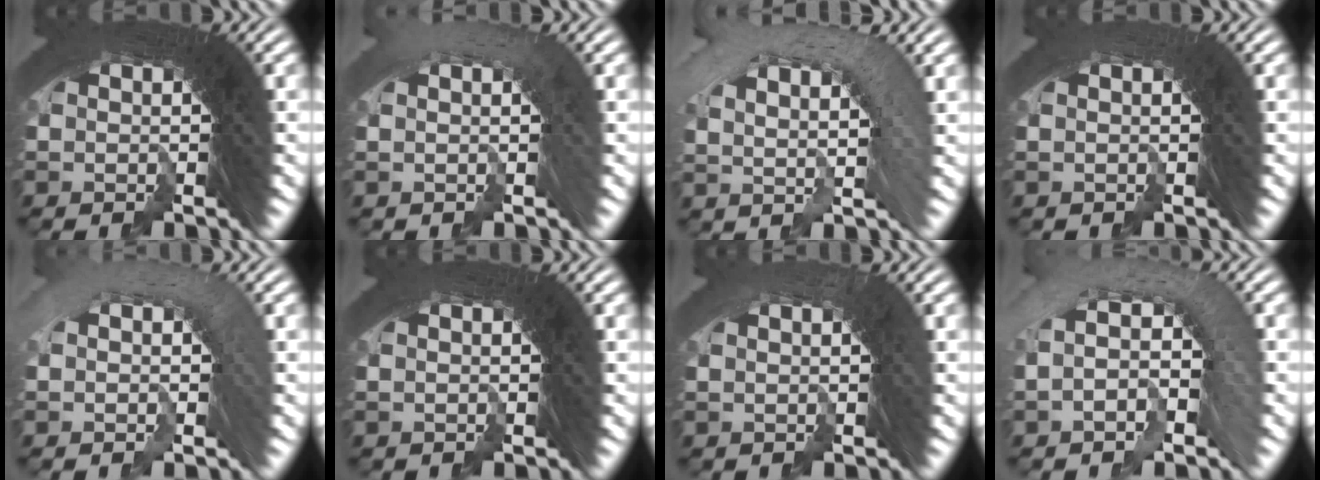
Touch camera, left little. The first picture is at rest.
{"total": 3.6, "force": [-2.6, -0.6, -2.4], "torque": [0.037, -0.005, -0.038]}
{"total": 4.6, "force": [-1.5, 3.9, 1.8], "torque": [-0.022, 0.013, -0.038]}
{"total": 1.8, "force": [-0.9, -0.7, -1.4], "torque": [0.013, -0.008, -0.009]}
{"total": 3.3, "force": [-2.8, 0.5, -1.8], "torque": [0.022, -0.003, -0.043]}
{"total": 0.0}
{"total": 1.8, "force": [-0.8, -0.7, -1.5], "torque": [0.008, -0.007, -0.006]}
{"total": 4.0, "force": [-3.5, 1.9, -0.7], "torque": [0.014, 0.015, -0.070]}